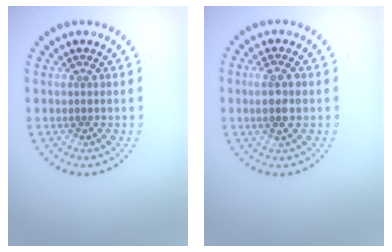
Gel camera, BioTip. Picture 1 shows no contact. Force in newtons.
{"total": 2.2, "press": 2.0, "slide": 0.9}